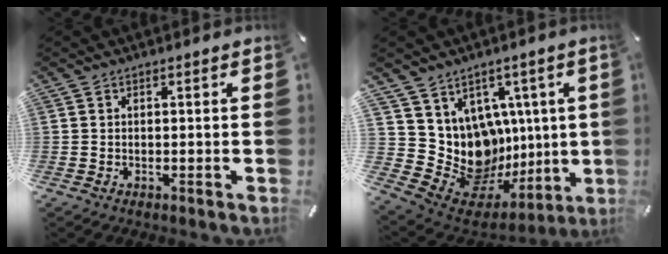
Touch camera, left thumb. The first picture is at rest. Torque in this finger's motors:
{"motor_torque": [0.01, 0.44, 0.21, 0.14, 0.15]}